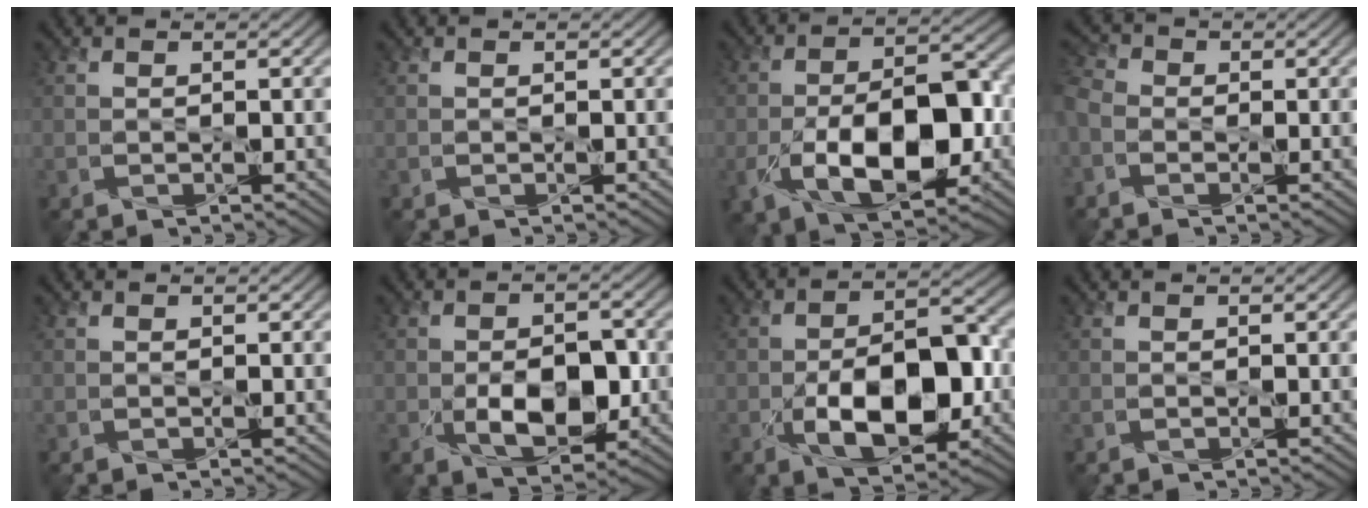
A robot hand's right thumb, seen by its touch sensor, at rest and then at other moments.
{"total": 0.0}
{"total": 11.9, "force": [-3.3, 6.3, 9.5], "torque": [-0.167, -0.009, -0.055]}
{"total": 4.4, "force": [-1.8, 3.2, 2.5], "torque": [-0.065, -0.002, -0.044]}
{"total": 0.0}
{"total": 7.1, "force": [-1.6, 4.2, 5.5], "torque": [-0.095, -0.013, -0.022]}
{"total": 10.6, "force": [-2.8, 5.6, 8.6], "torque": [-0.142, -0.002, -0.045]}
{"total": 0.0}